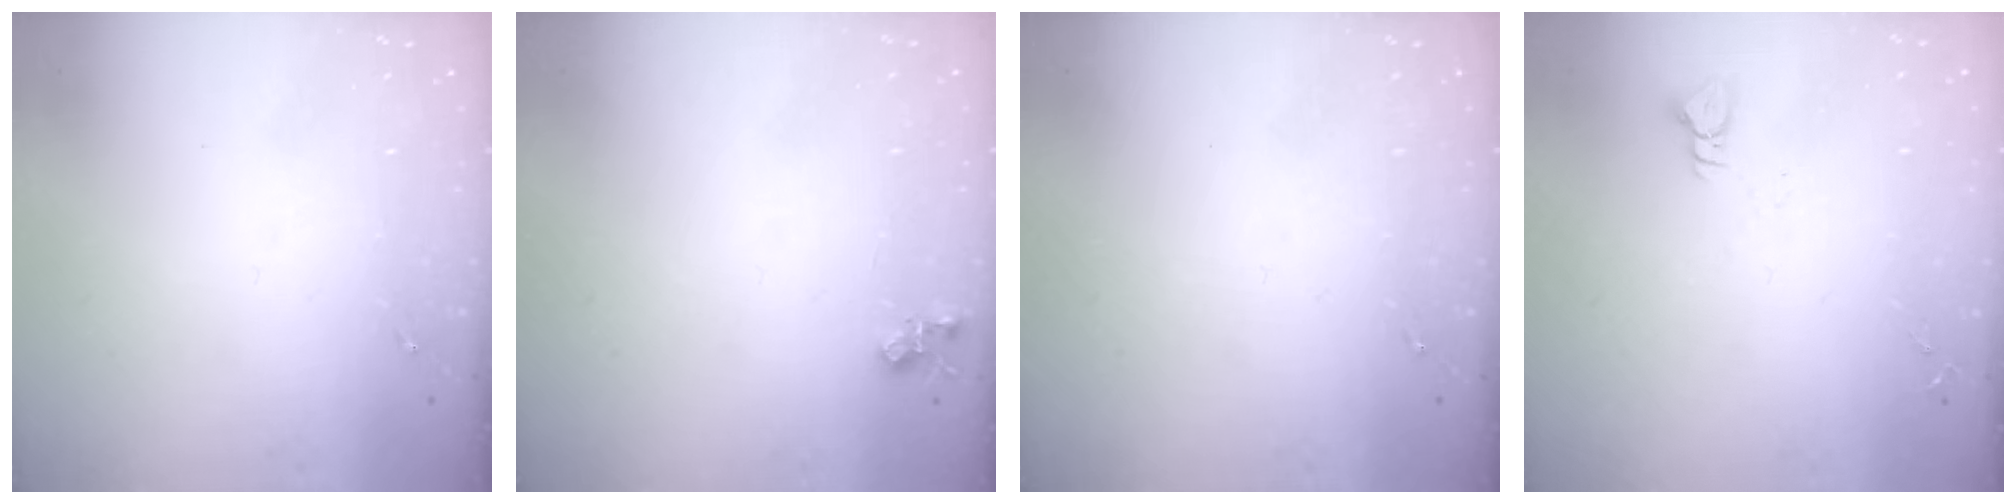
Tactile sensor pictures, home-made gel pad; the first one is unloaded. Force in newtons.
{"total": 4.8, "press": 4.8, "slide": 0.7}
{"total": 0.0}
{"total": 3.5, "press": 3.5, "slide": 0.3}